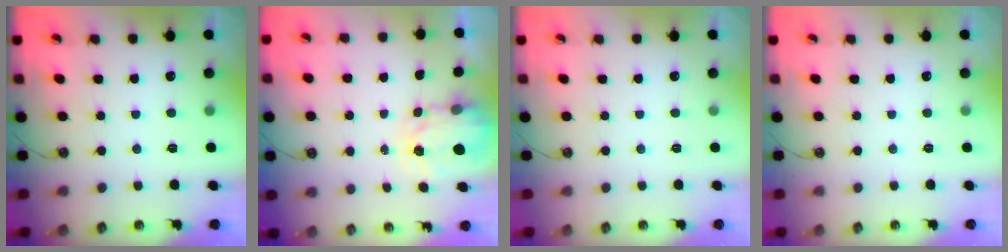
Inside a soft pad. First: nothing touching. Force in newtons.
{"total": 3.3, "press": 3.3, "slide": 0.4}
{"total": 0.0}
{"total": 0.0}